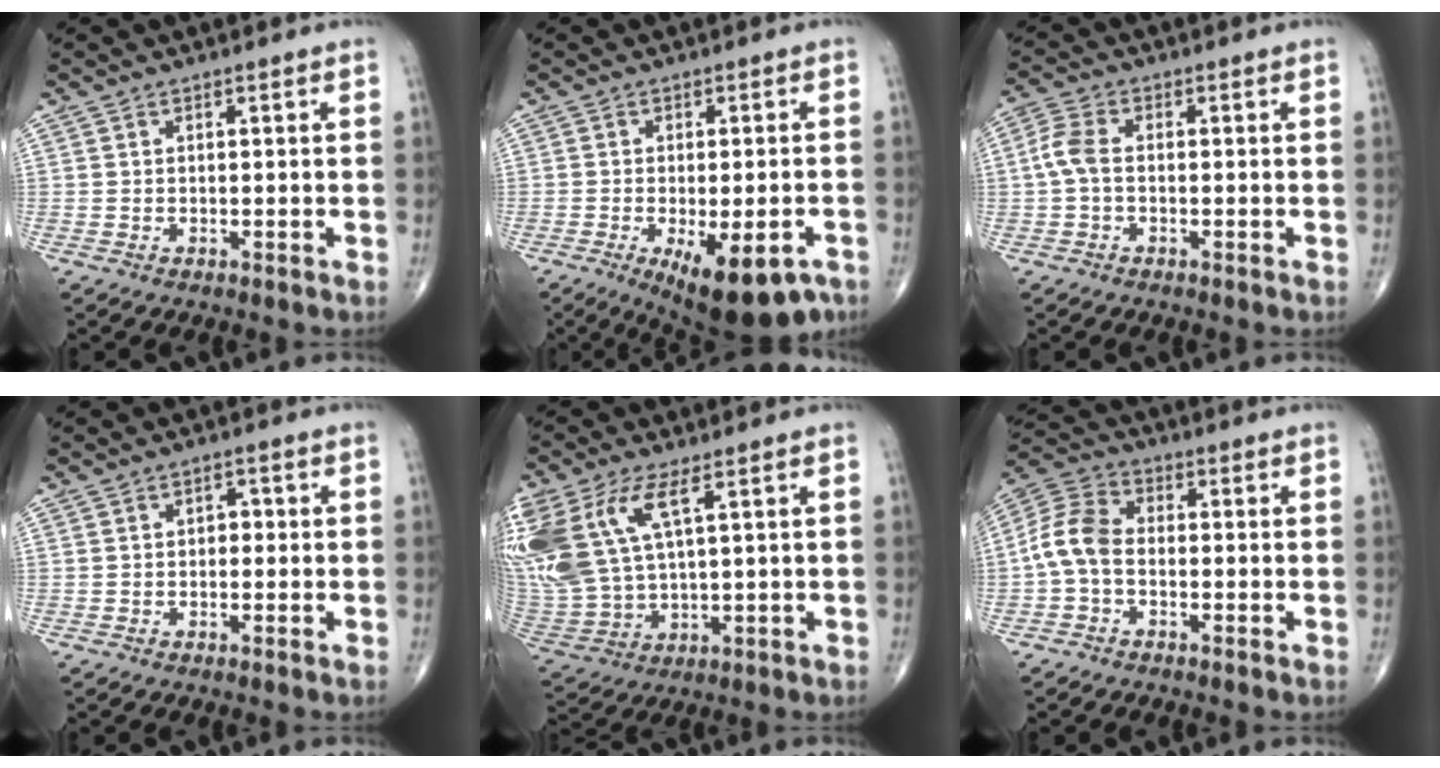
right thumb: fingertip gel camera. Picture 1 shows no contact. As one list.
[{"total": 14.1, "force": [-6.9, 5.6, 10.9], "torque": [-0.126, 0.006, -0.086]}, {"total": 4.5, "force": [-0.4, 2.6, 3.7], "torque": [-0.086, 0.013, -0.016]}, {"total": 2.1, "force": [0.1, 1.5, 1.5], "torque": [-0.012, 0.007, -0.002]}, {"total": 20.3, "force": [7.4, 9.8, 16.1], "torque": [-0.401, -0.007, 0.154]}, {"total": 8.1, "force": [-1.4, 5.3, 6.0], "torque": [-0.118, 0.026, -0.042]}]